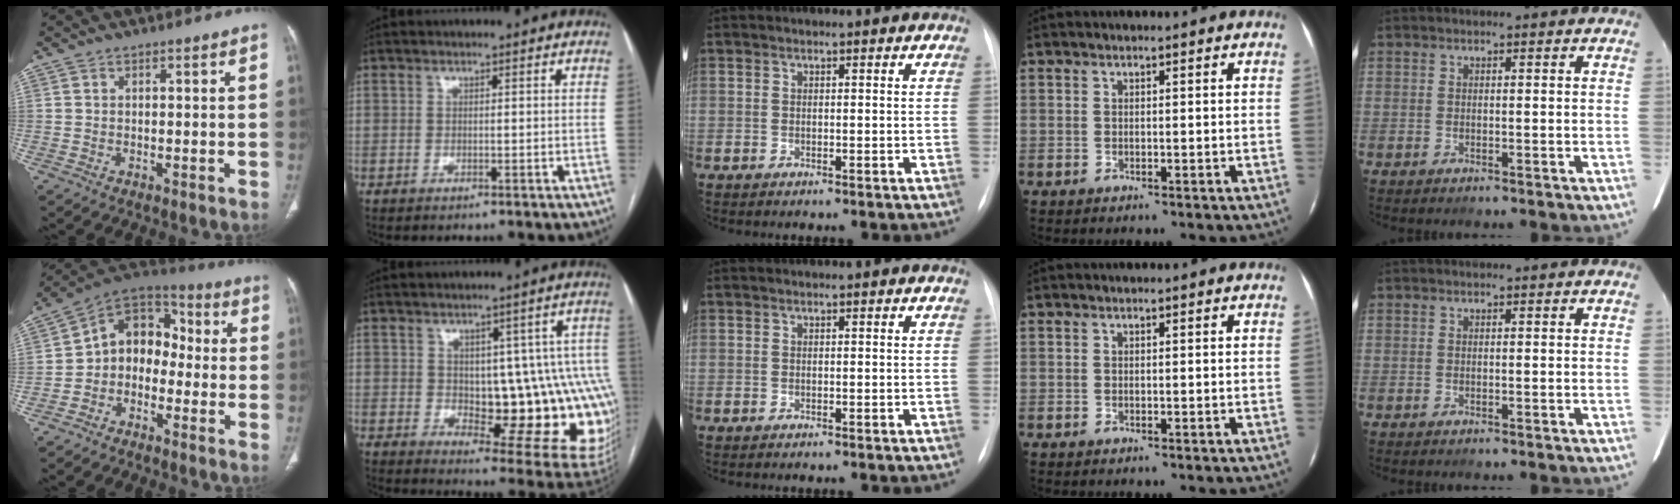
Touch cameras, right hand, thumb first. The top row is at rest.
{"thumb": {"total": 11.2, "force": [-2.0, 8.7, 6.7], "torque": [-0.072, 0.057, -0.055]}, "index": {"total": 17.1, "force": [-0.7, 7.3, 15.4], "torque": [-0.131, 0.016, 0.014]}}